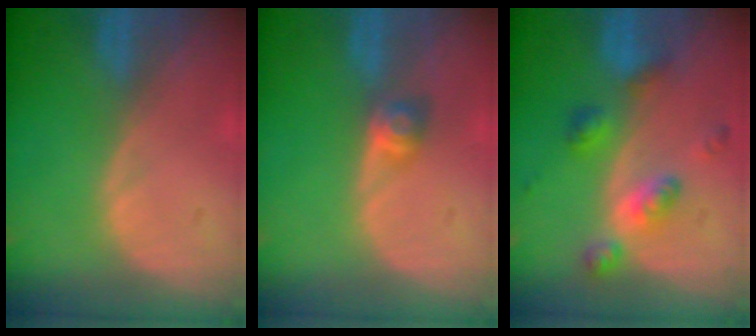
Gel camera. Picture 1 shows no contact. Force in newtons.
{"total": 2.8, "press": 2.5, "slide": 1.3}
{"total": 6.0, "press": 6.0, "slide": 0.4}